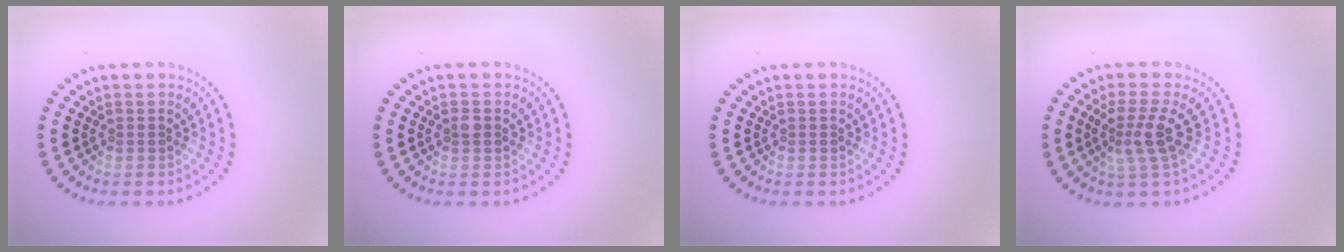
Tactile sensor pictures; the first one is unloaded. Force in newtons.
{"total": 0.9, "press": 0.9, "slide": 0.0}
{"total": 0.0}
{"total": 3.0, "press": 2.4, "slide": 1.8}